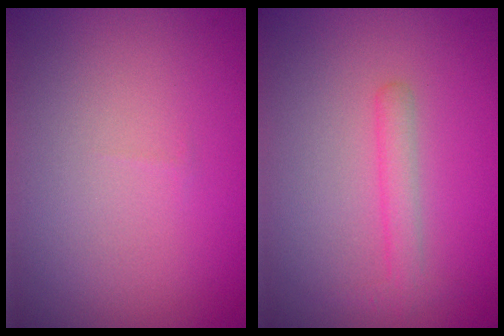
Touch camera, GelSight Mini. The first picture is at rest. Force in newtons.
{"total": 1.7, "press": 1.7, "slide": 0.1}